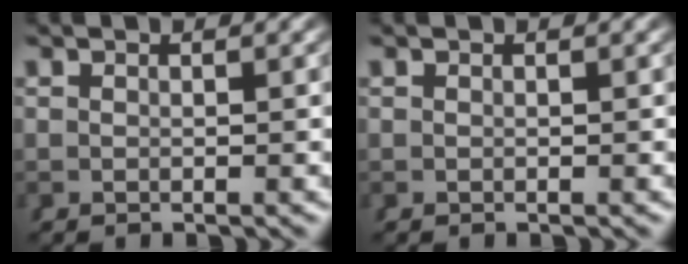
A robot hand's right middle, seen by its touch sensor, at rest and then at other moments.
{"total": 0.0}